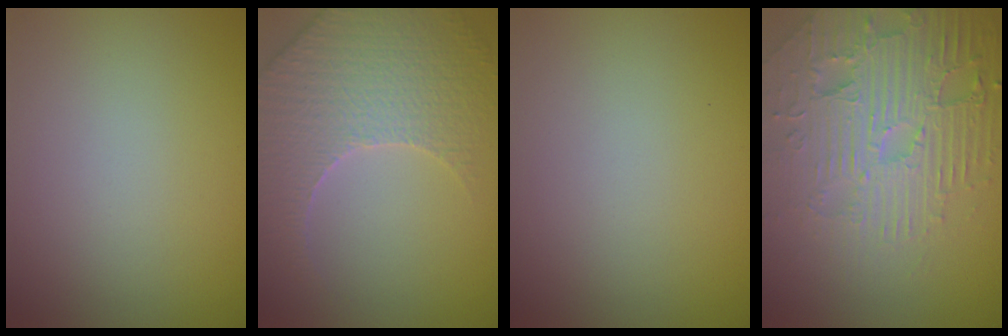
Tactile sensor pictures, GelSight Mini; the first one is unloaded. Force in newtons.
{"total": 5.1, "press": 4.7, "slide": 2.1}
{"total": 0.0}
{"total": 6.9, "press": 5.3, "slide": 4.4}